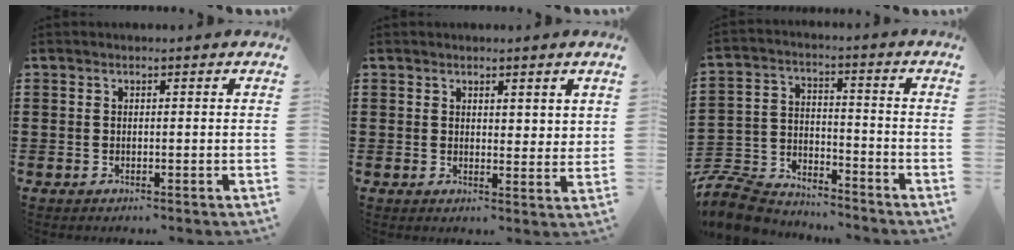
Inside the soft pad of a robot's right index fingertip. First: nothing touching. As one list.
[{"total": 2.2, "force": [1.9, 1.1, 0.3], "torque": [-0.003, 0.005, 0.035]}, {"total": 8.4, "force": [-8.0, 2.1, 1.5], "torque": [-0.046, 0.015, -0.164]}]